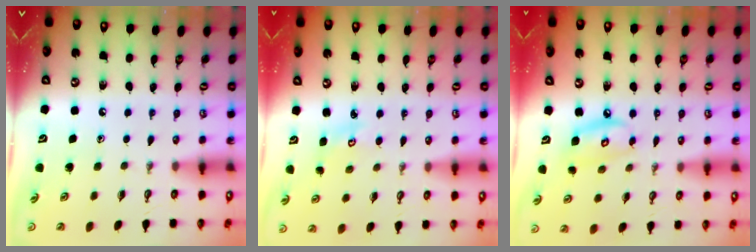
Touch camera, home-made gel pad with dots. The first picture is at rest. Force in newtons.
{"total": 3.1, "press": 3.1, "slide": 0.4}
{"total": 8.6, "press": 8.6, "slide": 0.6}